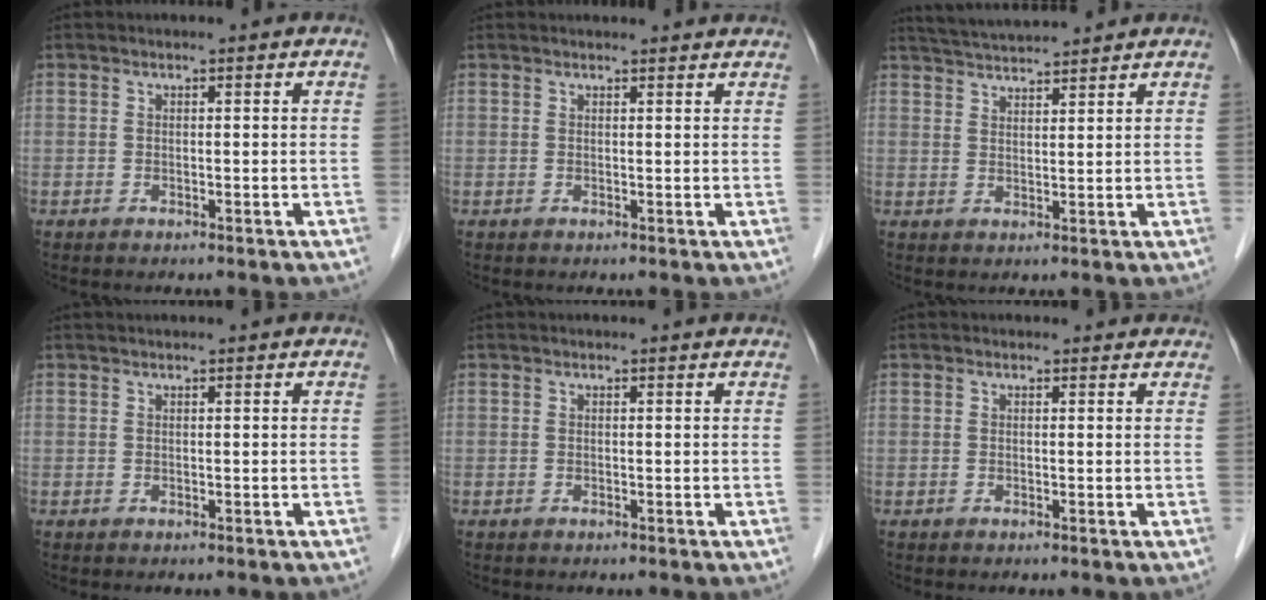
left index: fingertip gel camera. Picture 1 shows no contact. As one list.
[{"total": 6.1, "force": [5.9, 0.7, 1.5], "torque": [-0.014, 0.025, 0.059]}, {"total": 7.1, "force": [6.8, -0.3, 2.0], "torque": [-0.047, 0.024, 0.114]}, {"total": 2.1, "force": [2.0, 0.1, 0.8], "torque": [-0.008, 0.026, 0.031]}, {"total": 2.5, "force": [2.5, 0.2, 0.6], "torque": [-0.012, 0.019, 0.025]}, {"total": 3.0, "force": [2.8, 1.0, 0.4], "torque": [-0.004, 0.012, 0.022]}]